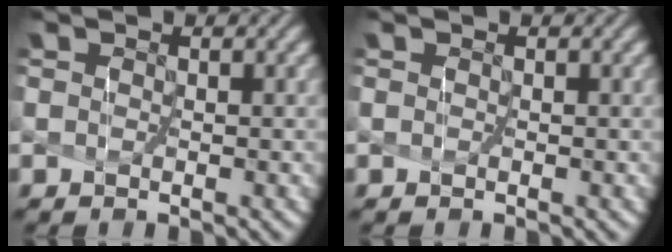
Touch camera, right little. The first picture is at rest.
{"total": 0.0}